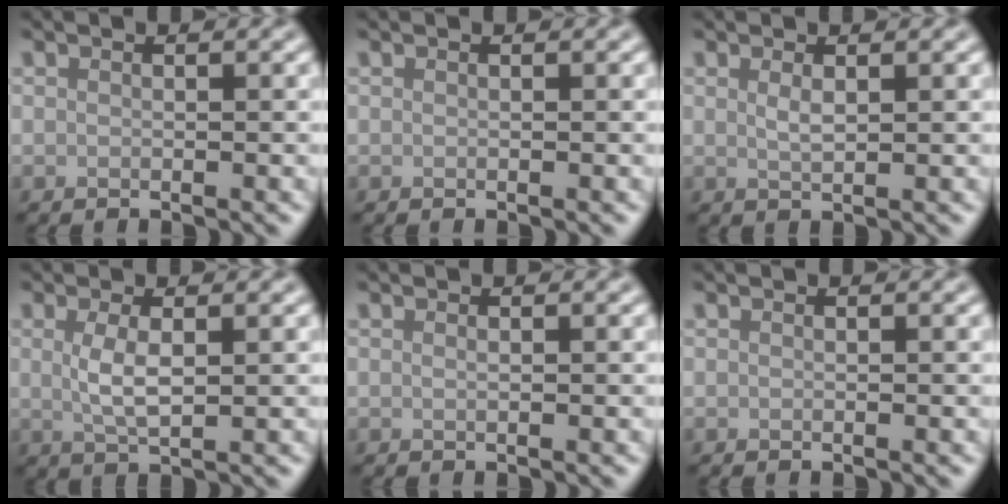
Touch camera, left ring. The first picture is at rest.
{"total": 0.0}
{"total": 1.1, "force": [0.5, 0.3, 0.9], "torque": [-0.018, -0.003, 0.010]}
{"total": 2.6, "force": [0.4, 0.8, 2.4], "torque": [-0.052, -0.003, 0.009]}
{"total": 0.0}
{"total": 0.0}